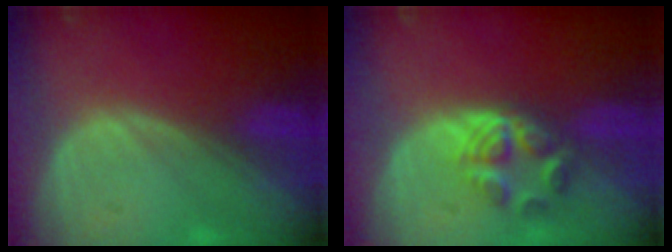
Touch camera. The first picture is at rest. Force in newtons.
{"total": 5.9, "press": 5.0, "slide": 3.3}